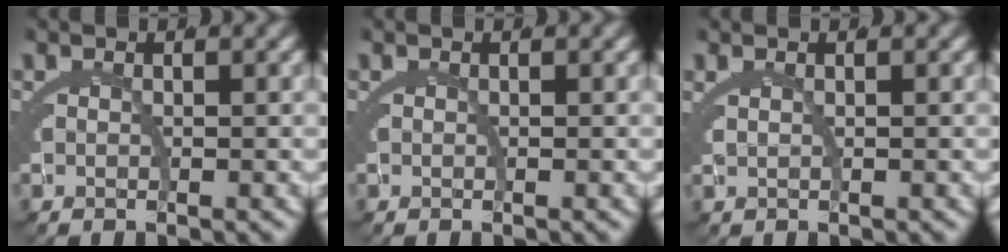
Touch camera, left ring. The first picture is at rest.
{"total": 0.0}
{"total": 0.9, "force": [0.8, 0.3, 0.3], "torque": [-0.010, 0.010, 0.012]}